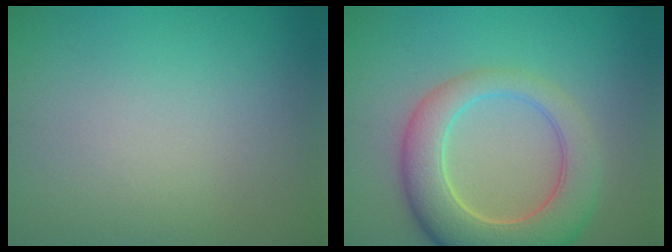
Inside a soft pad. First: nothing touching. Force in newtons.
{"total": 7.8, "press": 7.8, "slide": 1.0}